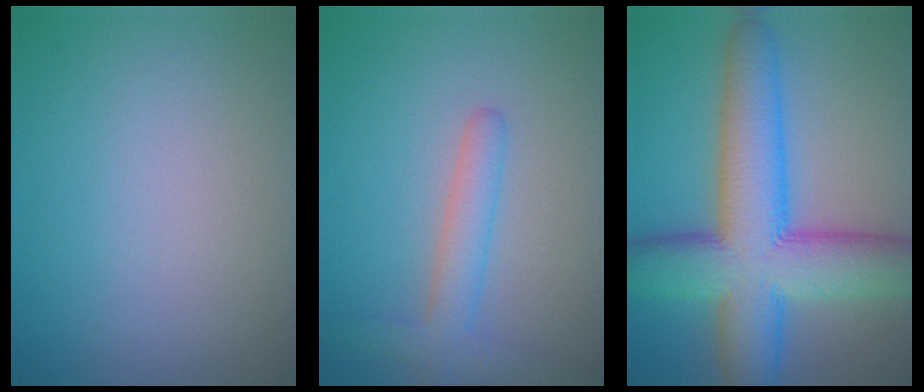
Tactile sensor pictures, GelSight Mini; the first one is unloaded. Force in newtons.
{"total": 3.0, "press": 3.0, "slide": 0.2}
{"total": 11.7, "press": 11.7, "slide": 0.1}